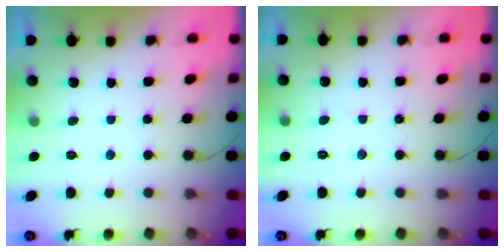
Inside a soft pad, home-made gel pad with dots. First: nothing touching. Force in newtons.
{"total": 2.1, "press": 2.1, "slide": 0.2}